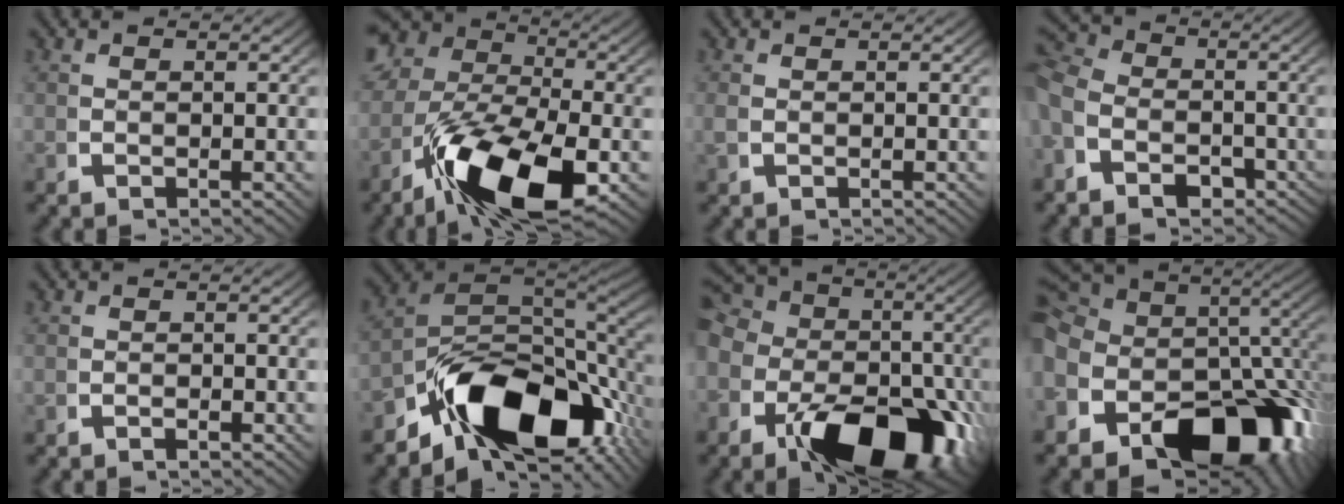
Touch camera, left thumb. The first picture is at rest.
{"total": 14.1, "force": [-2.2, 8.7, 10.9], "torque": [-0.203, -0.031, -0.028]}
{"total": 0.8, "force": [0.0, 0.6, 0.5], "torque": [-0.019, -0.004, 0.004]}
{"total": 7.1, "force": [-1.4, 5.9, 3.7], "torque": [-0.069, -0.020, -0.028]}
{"total": 0.6, "force": [-0.5, 0.3, 0.2], "torque": [-0.004, -0.001, -0.013]}
{"total": 20.5, "force": [-4.2, 12.1, 16.0], "torque": [-0.288, -0.061, -0.047]}
{"total": 18.2, "force": [-1.4, 12.6, 13.1], "torque": [-0.210, -0.037, -0.017]}
{"total": 20.2, "force": [-1.5, 13.4, 14.9], "torque": [-0.257, -0.042, -0.008]}